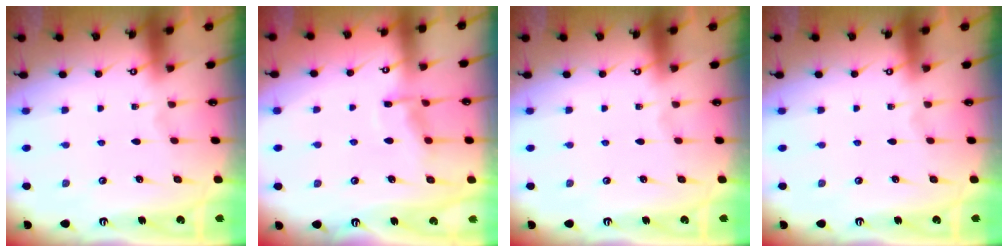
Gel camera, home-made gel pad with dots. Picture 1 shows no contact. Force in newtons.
{"total": 7.8, "press": 7.7, "slide": 0.8}
{"total": 0.0}
{"total": 0.0}